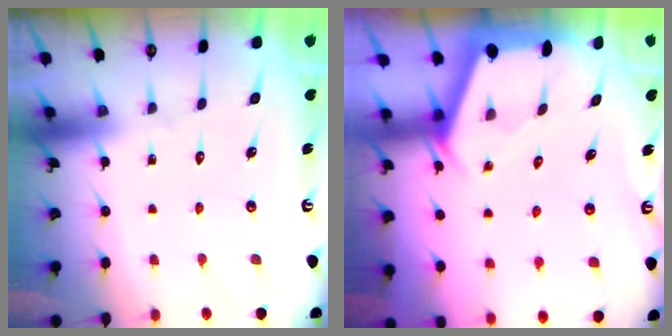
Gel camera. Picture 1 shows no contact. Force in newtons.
{"total": 2.4, "press": 2.3, "slide": 0.3}